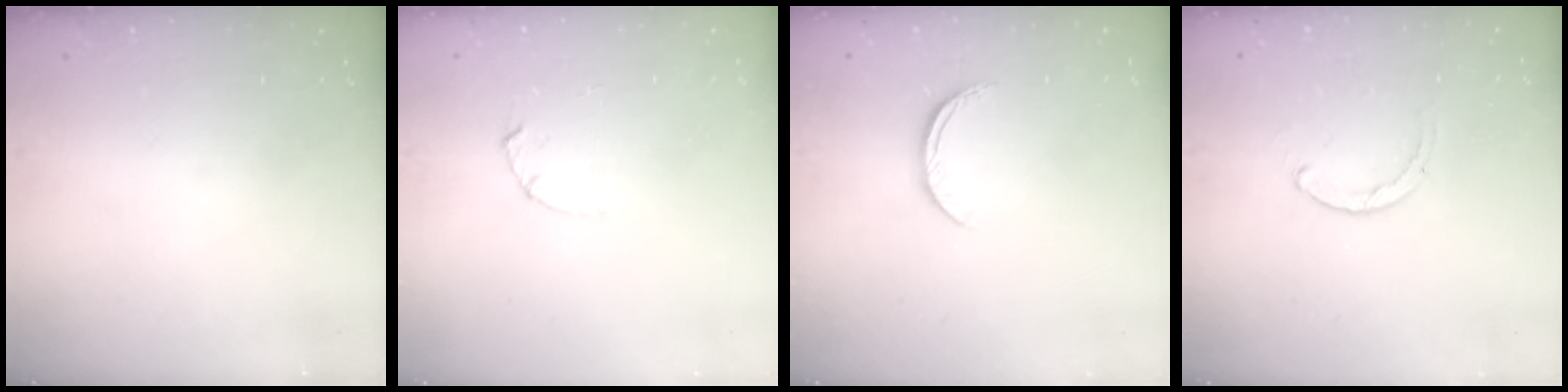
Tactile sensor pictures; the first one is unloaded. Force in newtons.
{"total": 1.7, "press": 1.6, "slide": 0.3}
{"total": 7.2, "press": 7.1, "slide": 0.8}
{"total": 1.1, "press": 1.0, "slide": 0.3}